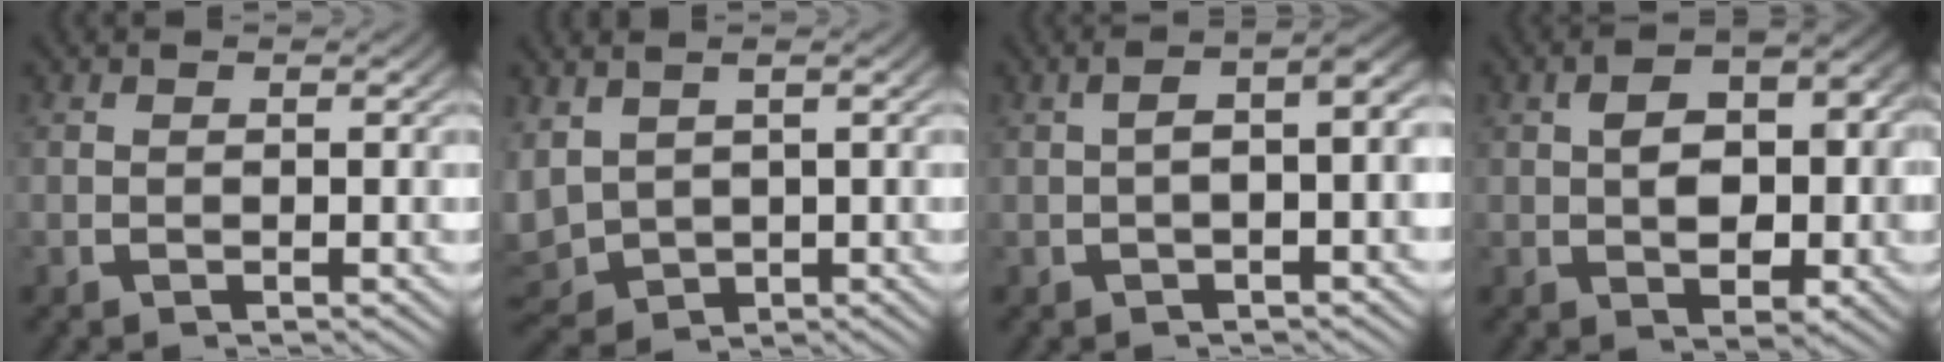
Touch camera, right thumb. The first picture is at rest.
{"total": 7.2, "force": [-0.5, 5.9, 4.1], "torque": [-0.118, -0.037, 0.016]}
{"total": 5.7, "force": [0.6, 2.2, 5.2], "torque": [-0.063, 0.024, 0.002]}
{"total": 6.7, "force": [0.2, 4.3, 5.1], "torque": [-0.082, -0.026, 0.018]}